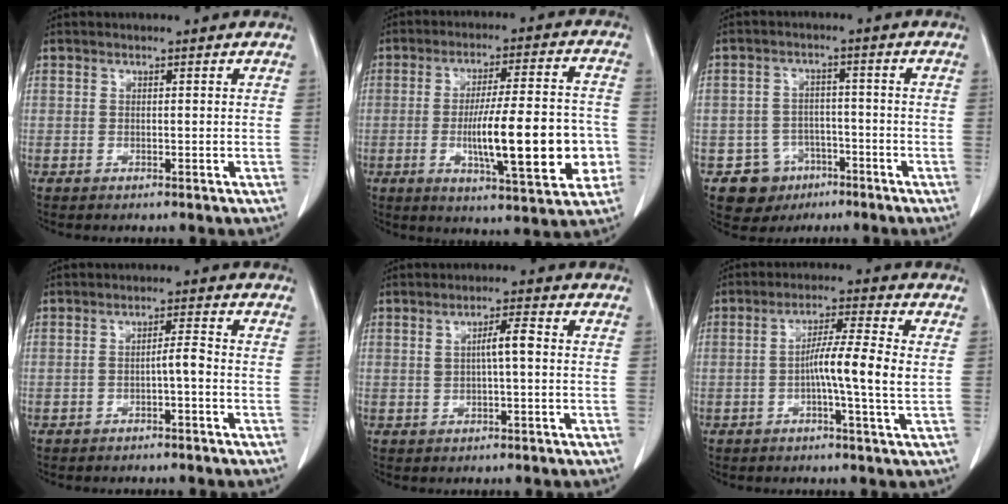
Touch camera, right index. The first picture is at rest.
{"total": 16.4, "force": [-3.3, 2.8, 15.8], "torque": [-0.248, 0.003, -0.043]}
{"total": 6.5, "force": [-3.2, 5.6, 0.5], "torque": [-0.004, 0.014, -0.042]}
{"total": 2.4, "force": [-0.9, 0.1, 2.2], "torque": [-0.032, 0.005, -0.014]}
{"total": 3.4, "force": [0.4, 0.4, 3.4], "torque": [-0.057, 0.006, 0.011]}
{"total": 7.8, "force": [-0.5, -0.5, 7.8], "torque": [-0.134, 0.005, -0.014]}